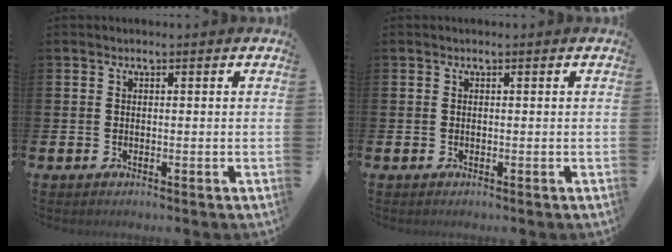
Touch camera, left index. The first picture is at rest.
{"total": 0.0}